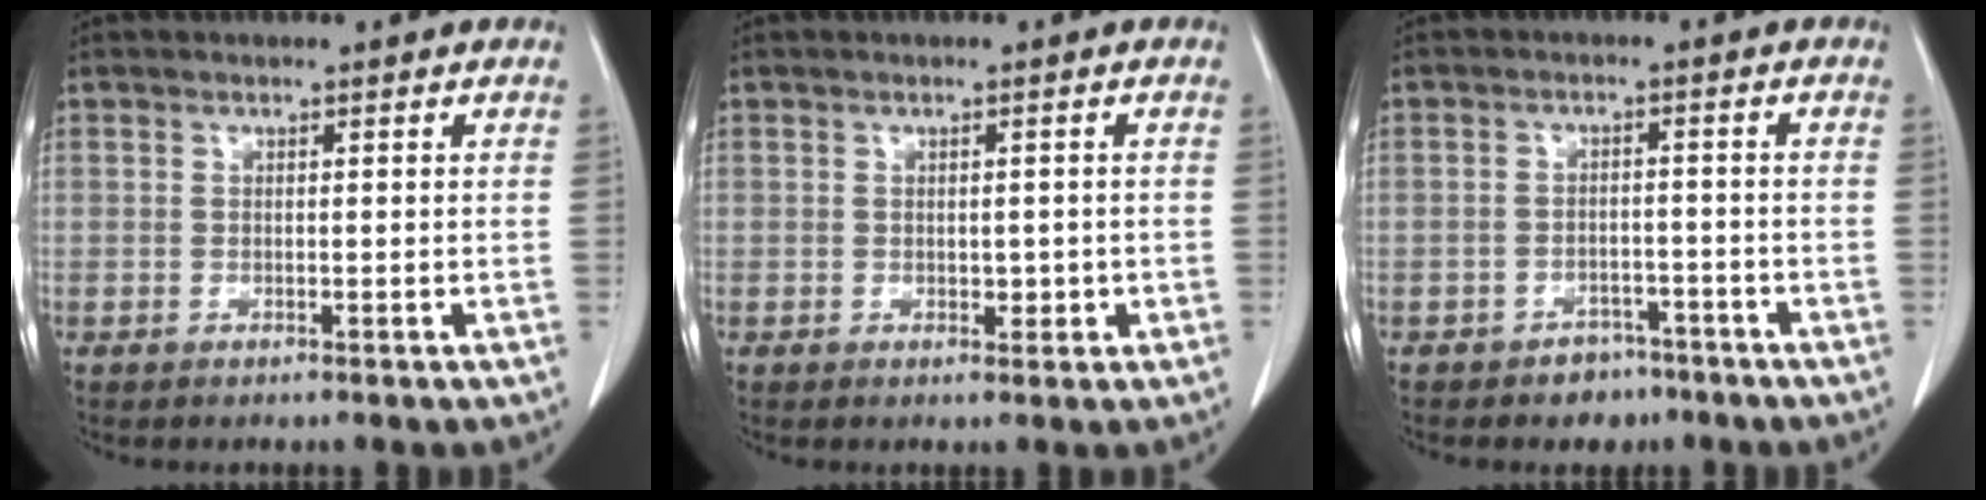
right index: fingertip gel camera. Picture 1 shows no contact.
{"total": 1.6, "force": [-0.3, 1.0, 1.2], "torque": [-0.016, 0.001, 0.004]}
{"total": 4.0, "force": [-2.9, 2.6, 0.9], "torque": [-0.016, 0.009, -0.036]}